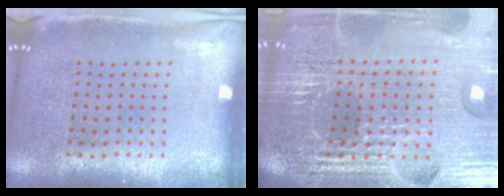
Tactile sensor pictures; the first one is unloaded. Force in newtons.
{"total": 6.3, "press": 5.6, "slide": 2.8}